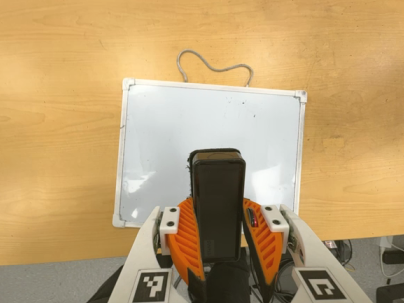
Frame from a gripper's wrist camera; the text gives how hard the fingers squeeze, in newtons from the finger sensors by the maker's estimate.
{"total": 6.1, "left": 5.5, "right": 6.8}